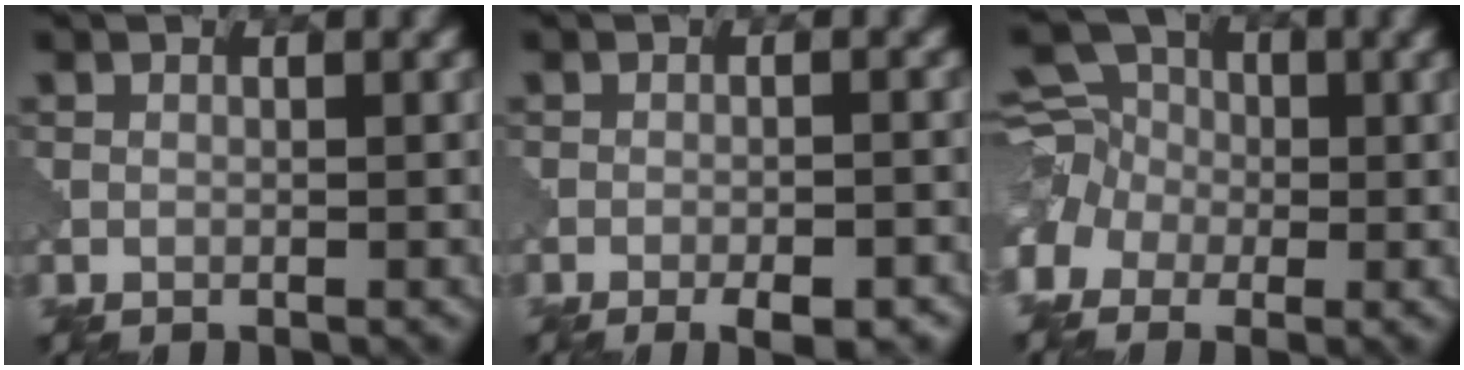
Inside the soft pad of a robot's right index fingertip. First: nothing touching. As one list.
[{"total": 3.8, "force": [-2.8, 1.0, 2.4], "torque": [-0.012, 0.006, -0.029]}, {"total": 5.8, "force": [-2.1, 5.0, 2.0], "torque": [-0.055, 0.018, -0.054]}]